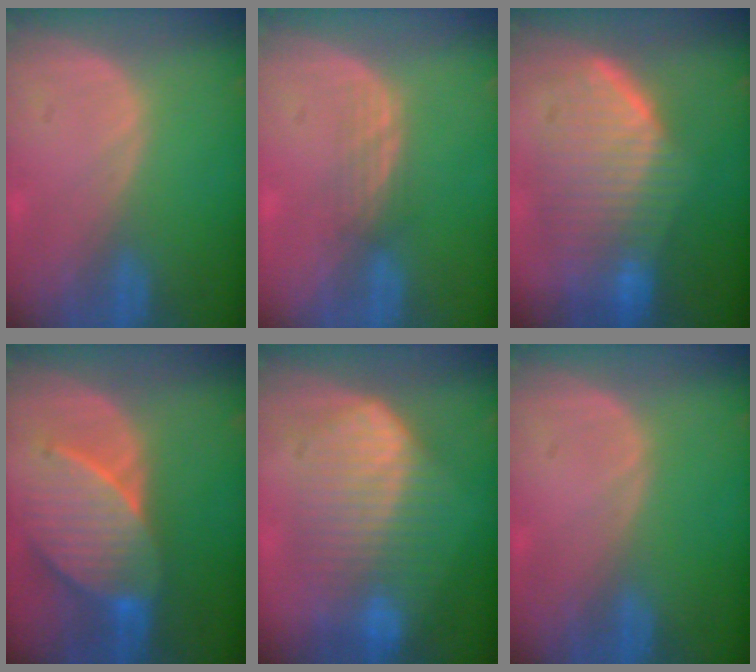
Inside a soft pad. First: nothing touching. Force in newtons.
{"total": 2.4, "press": 2.3, "slide": 0.5}
{"total": 9.7, "press": 9.0, "slide": 3.6}
{"total": 8.9, "press": 8.7, "slide": 2.0}
{"total": 10.0, "press": 10.0, "slide": 0.6}
{"total": 0.0}